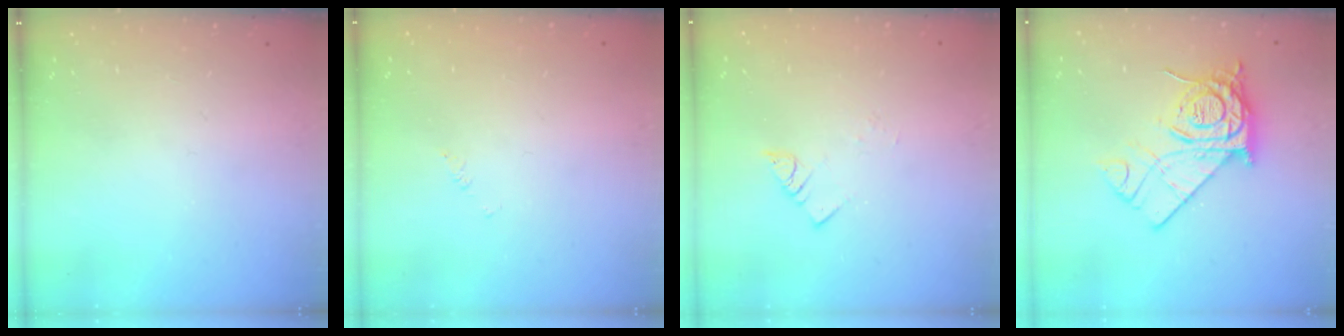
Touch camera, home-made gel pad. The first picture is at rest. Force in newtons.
{"total": 1.7, "press": 1.7, "slide": 0.3}
{"total": 2.8, "press": 2.8, "slide": 0.3}
{"total": 14.2, "press": 14.1, "slide": 1.1}